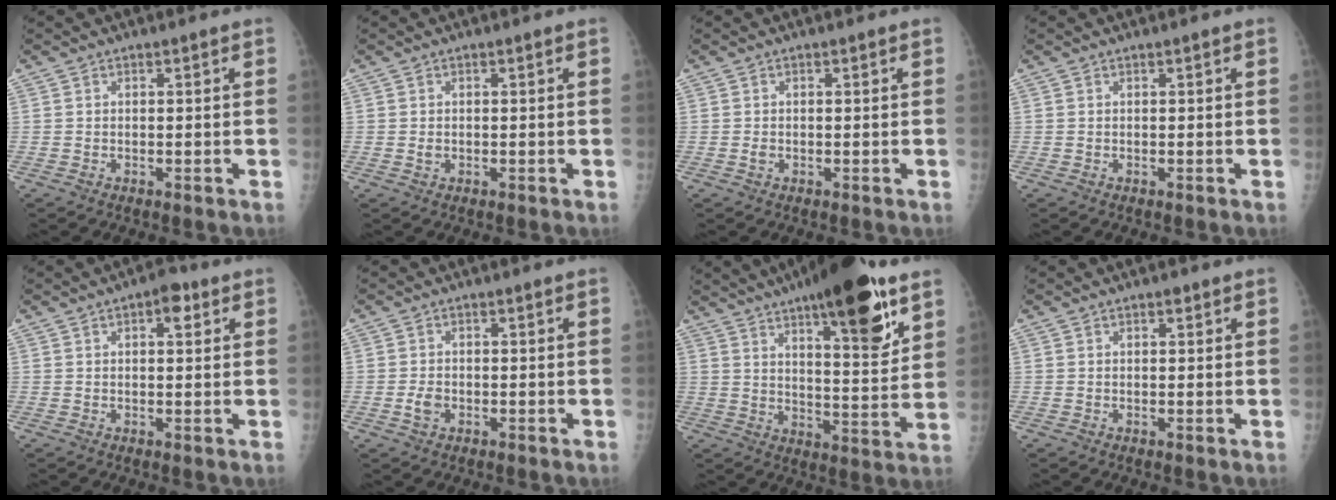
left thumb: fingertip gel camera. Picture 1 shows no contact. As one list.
[{"total": 1.1, "force": [-0.2, 0.9, 0.6], "torque": [-0.009, 0.000, -0.002]}, {"total": 0.9, "force": [-0.2, 0.7, 0.5], "torque": [-0.007, 0.000, -0.004]}, {"total": 0.0}, {"total": 4.2, "force": [1.8, 2.1, 3.2], "torque": [-0.029, 0.000, 0.019]}, {"total": 2.6, "force": [-0.8, 1.9, 1.6], "torque": [-0.025, 0.004, -0.014]}, {"total": 19.7, "force": [11.3, 5.5, 15.1], "torque": [-0.194, -0.057, 0.167]}, {"total": 1.1, "force": [0.6, 0.6, 0.7], "torque": [-0.006, 0.000, 0.006]}]